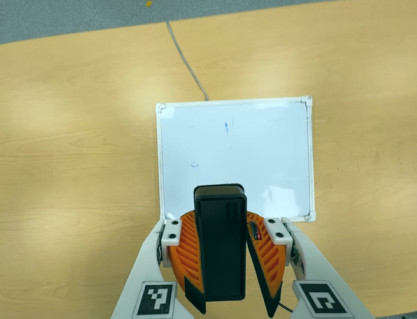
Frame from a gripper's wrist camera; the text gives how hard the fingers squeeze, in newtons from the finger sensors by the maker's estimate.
{"total": 9.3, "left": 9.5, "right": 9.1}